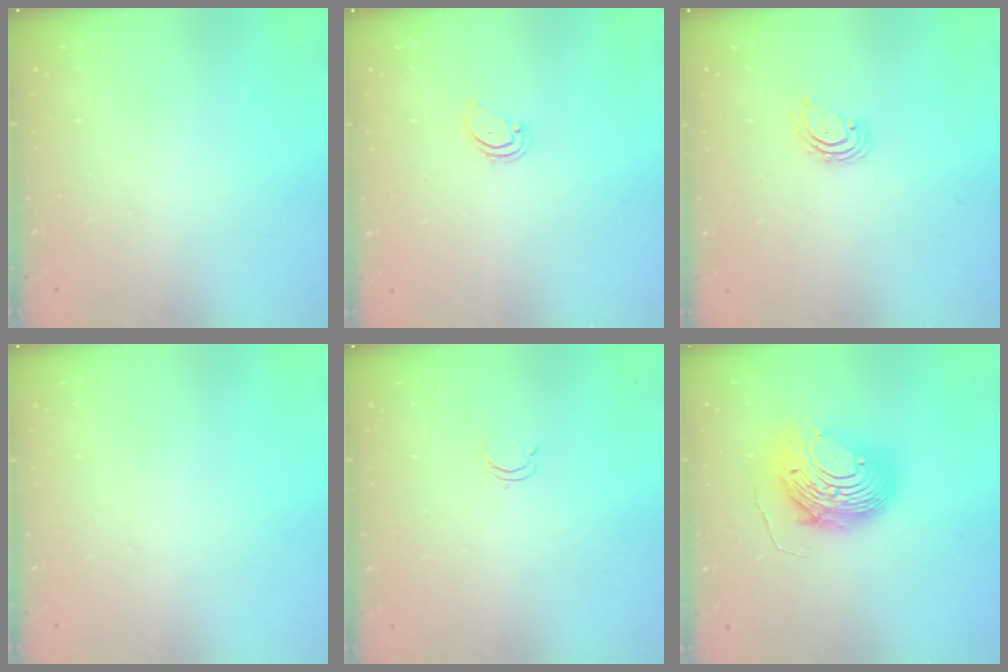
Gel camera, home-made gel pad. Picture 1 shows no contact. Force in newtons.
{"total": 3.1, "press": 3.1, "slide": 0.2}
{"total": 2.8, "press": 2.8, "slide": 0.2}
{"total": 0.0}
{"total": 2.4, "press": 2.4, "slide": 0.2}
{"total": 13.5, "press": 13.4, "slide": 0.8}